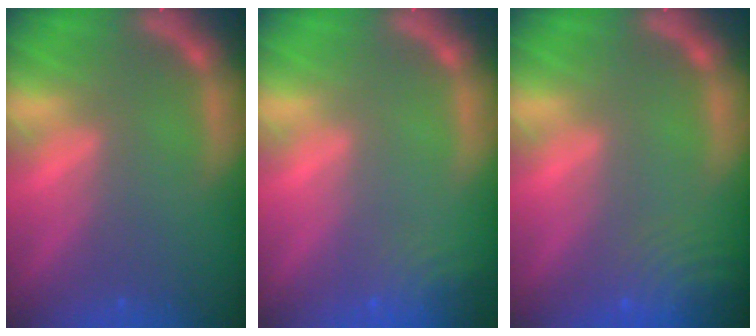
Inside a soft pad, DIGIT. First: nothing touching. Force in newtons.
{"total": 4.0}
{"total": 8.0}